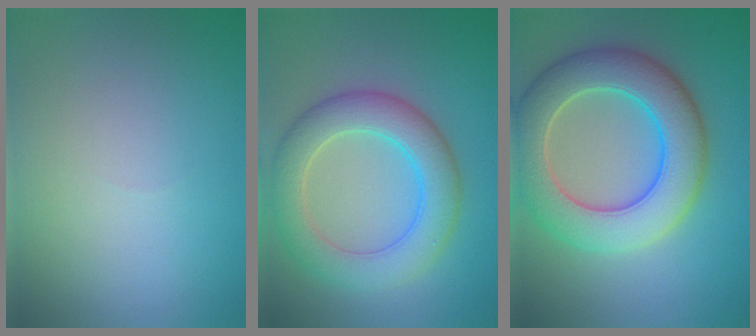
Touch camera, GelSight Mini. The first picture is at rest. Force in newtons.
{"total": 6.2, "press": 6.2, "slide": 0.3}
{"total": 8.8, "press": 8.7, "slide": 0.7}